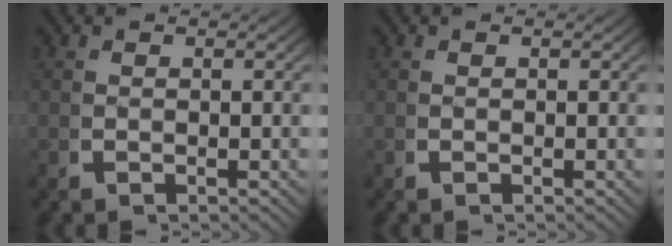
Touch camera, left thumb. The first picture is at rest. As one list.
[{"total": 0.0}]